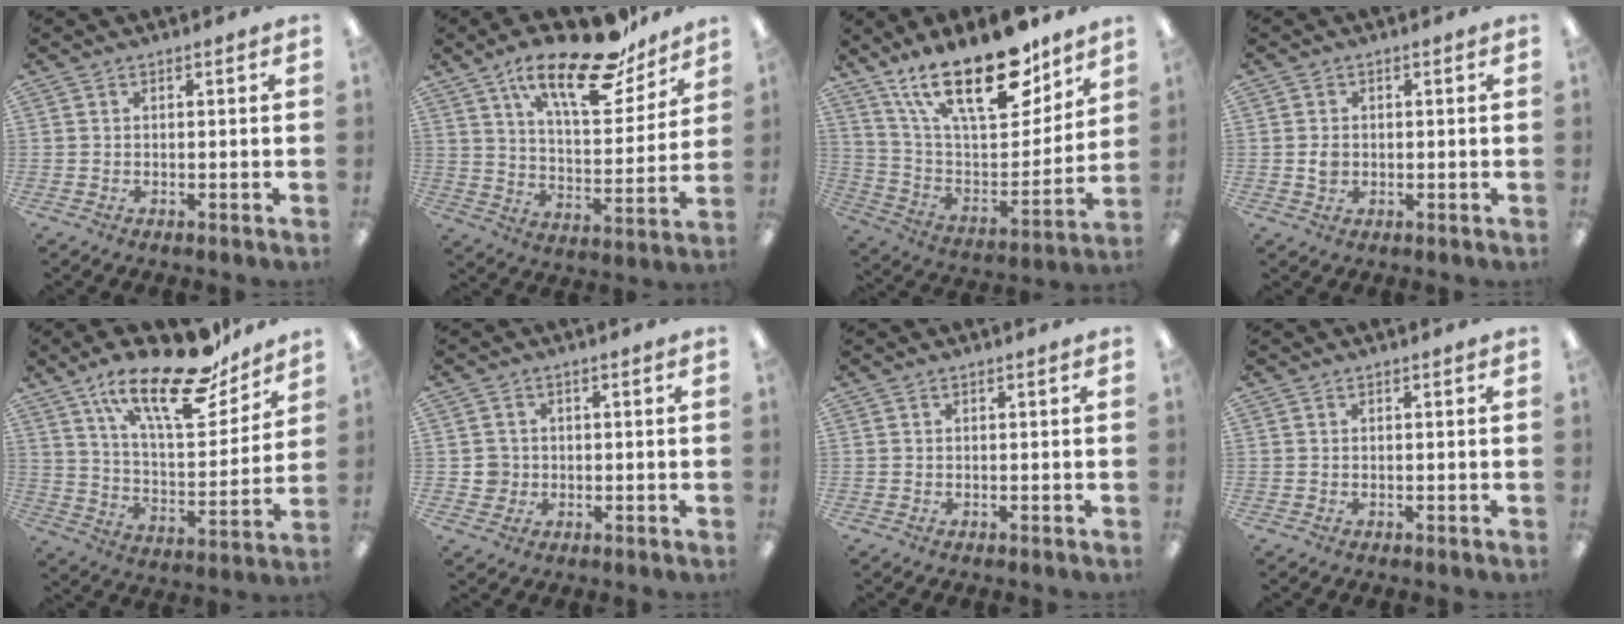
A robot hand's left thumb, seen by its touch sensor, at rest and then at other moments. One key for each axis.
{"total": 21.5, "fx": 14.7, "fy": 7.9, "fz": 13.6, "tx": -0.213, "ty": -0.087, "tz": 0.245}
{"total": 25.4, "fx": 16.6, "fy": 10.0, "fz": 16.4, "tx": -0.280, "ty": -0.097, "tz": 0.286}
{"total": 2.3, "fx": -0.1, "fy": 1.9, "fz": 1.3, "tx": -0.016, "ty": 0.001, "tz": -0.004}
{"total": 24.1, "fx": 16.3, "fy": 8.7, "fz": 15.4, "tx": -0.240, "ty": -0.095, "tz": 0.274}
{"total": 3.4, "fx": -0.1, "fy": 3.4, "fz": 0.3, "tx": -0.003, "ty": 0.004, "tz": -0.005}
{"total": 0.0}
{"total": 0.0}